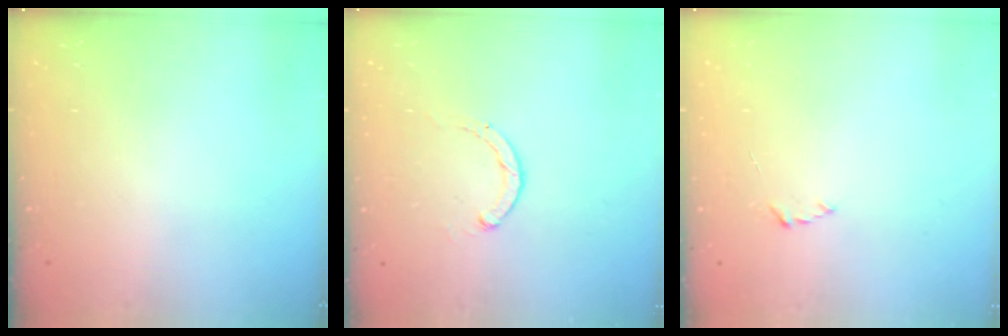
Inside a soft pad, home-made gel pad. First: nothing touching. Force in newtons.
{"total": 1.8, "press": 1.7, "slide": 0.5}
{"total": 2.2, "press": 2.1, "slide": 0.3}